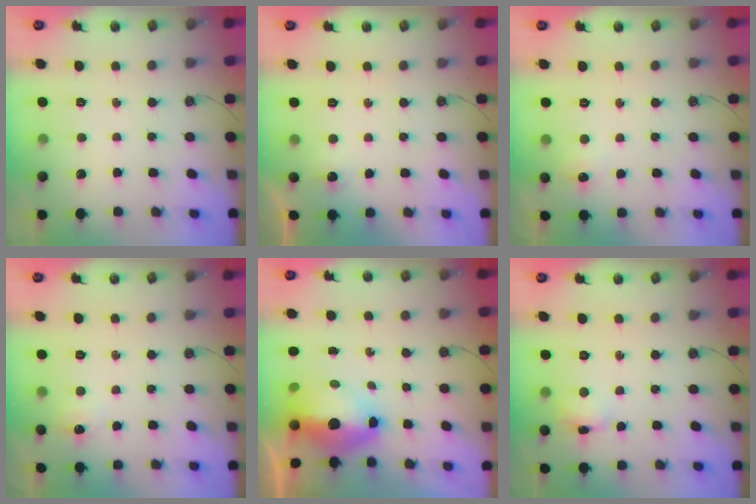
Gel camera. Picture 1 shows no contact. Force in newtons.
{"total": 3.0, "press": 2.8, "slide": 1.0}
{"total": 5.2, "press": 5.2, "slide": 0.6}
{"total": 6.1, "press": 6.0, "slide": 0.8}
{"total": 12.1, "press": 12.1, "slide": 1.2}
{"total": 5.4, "press": 5.4, "slide": 0.4}